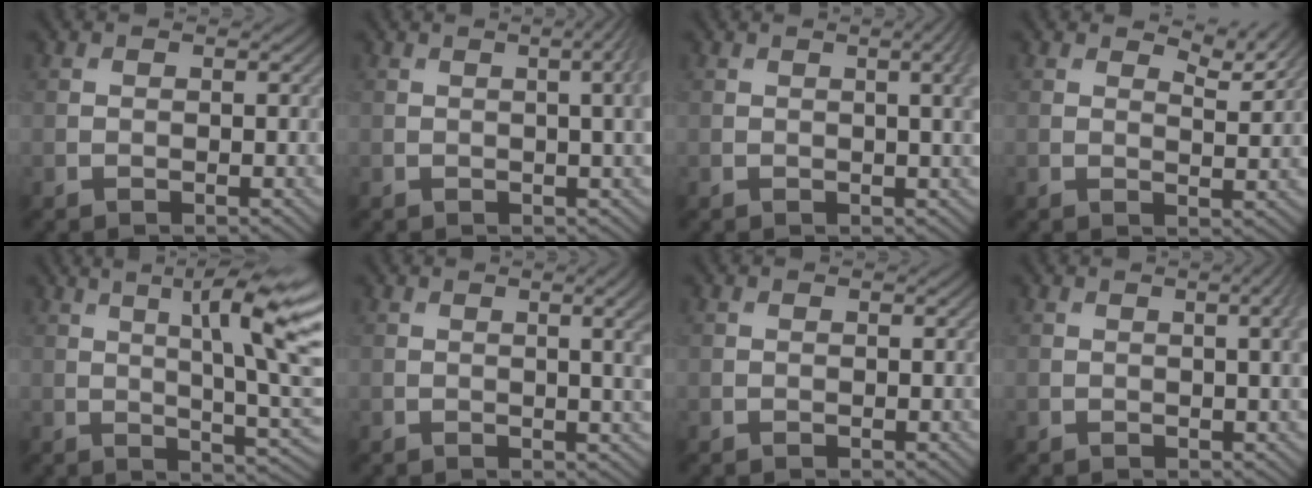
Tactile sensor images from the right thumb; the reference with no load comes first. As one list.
[{"total": 4.2, "force": [0.6, 1.1, 4.0], "torque": [-0.043, 0.016, 0.006]}, {"total": 3.7, "force": [0.8, 0.9, 3.5], "torque": [-0.042, 0.011, 0.010]}, {"total": 3.1, "force": [2.7, 0.5, 1.5], "torque": [-0.024, -0.009, 0.045]}, {"total": 13.1, "force": [4.4, 2.6, 12.1], "torque": [-0.176, 0.010, 0.079]}, {"total": 4.4, "force": [0.8, 1.1, 4.1], "torque": [-0.051, 0.009, 0.013]}, {"total": 0.0}, {"total": 2.9, "force": [0.6, 0.6, 2.8], "torque": [-0.032, 0.009, 0.007]}]